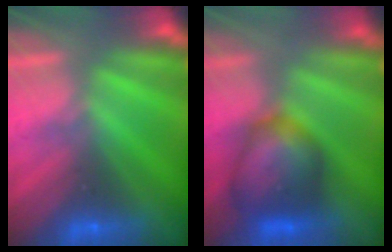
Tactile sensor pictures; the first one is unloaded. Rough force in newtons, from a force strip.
{"total": 8.1}